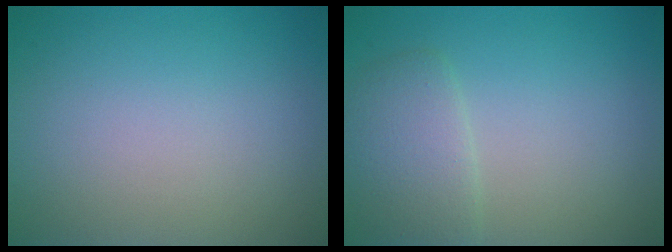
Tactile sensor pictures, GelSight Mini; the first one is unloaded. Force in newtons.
{"total": 2.9, "press": 2.9, "slide": 0.1}